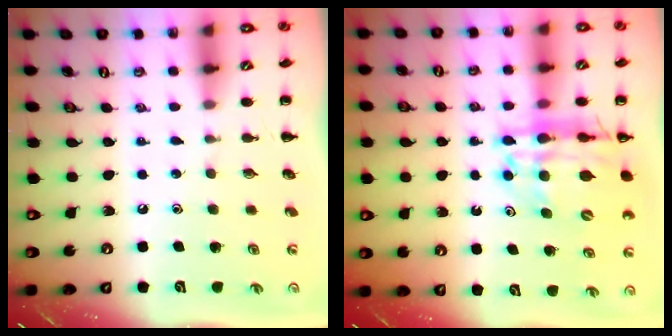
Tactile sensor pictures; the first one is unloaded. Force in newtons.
{"total": 16.5, "press": 15.9, "slide": 4.4}